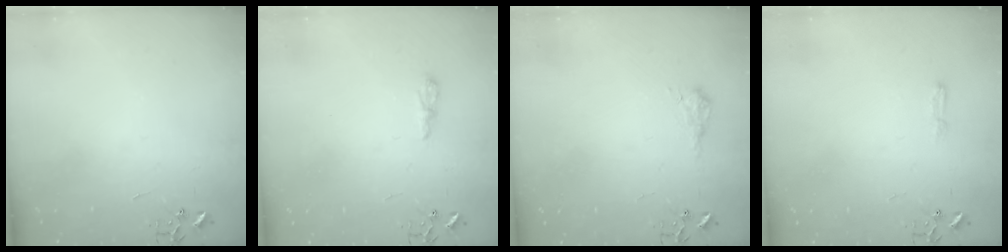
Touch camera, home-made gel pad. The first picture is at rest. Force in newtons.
{"total": 6.3, "press": 6.2, "slide": 0.8}
{"total": 8.5, "press": 8.5, "slide": 0.8}
{"total": 3.8, "press": 3.8, "slide": 0.5}